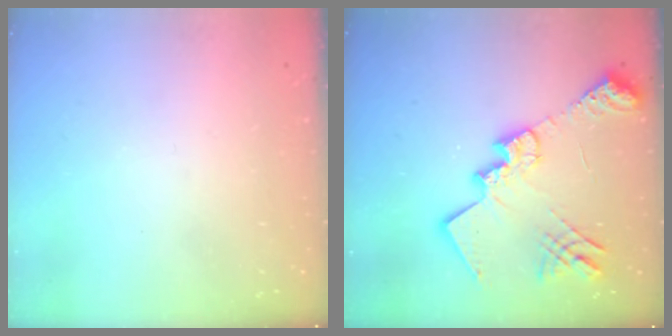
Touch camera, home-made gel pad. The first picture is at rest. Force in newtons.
{"total": 20.8, "press": 20.7, "slide": 1.9}